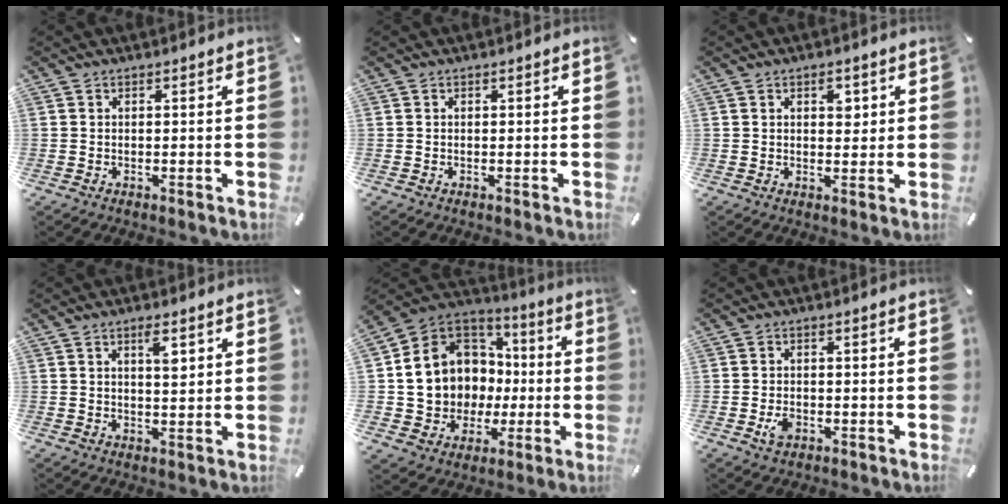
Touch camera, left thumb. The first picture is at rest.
{"total": 0.0}
{"total": 3.4, "force": [1.4, 2.2, 2.2], "torque": [-0.008, -0.010, 0.014]}
{"total": 4.3, "force": [2.0, 1.3, 3.5], "torque": [-0.044, -0.009, 0.025]}
{"total": 12.6, "force": [-0.1, 12.2, 2.9], "torque": [-0.075, -0.025, 0.018]}
{"total": 3.0, "force": [-1.1, 2.1, 1.9], "torque": [-0.047, -0.001, -0.021]}